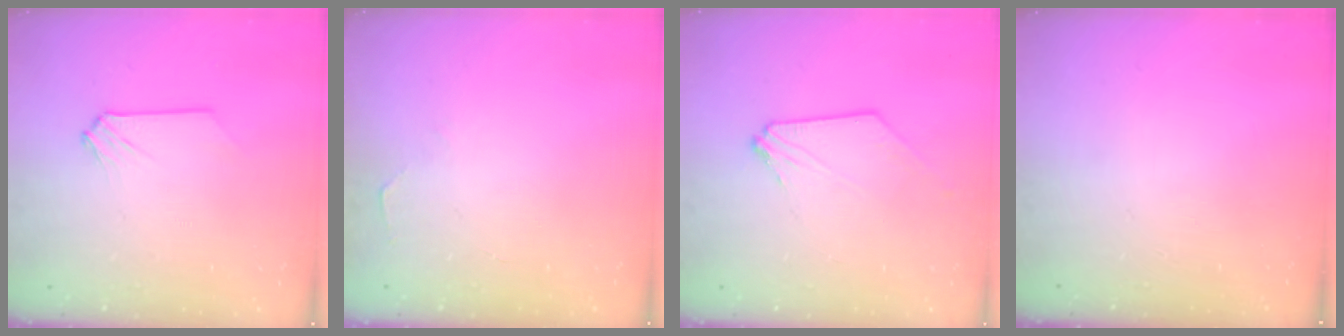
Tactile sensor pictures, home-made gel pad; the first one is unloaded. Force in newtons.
{"total": 1.9, "press": 1.9, "slide": 0.3}
{"total": 0.6, "press": 0.6, "slide": 0.1}
{"total": 0.0}